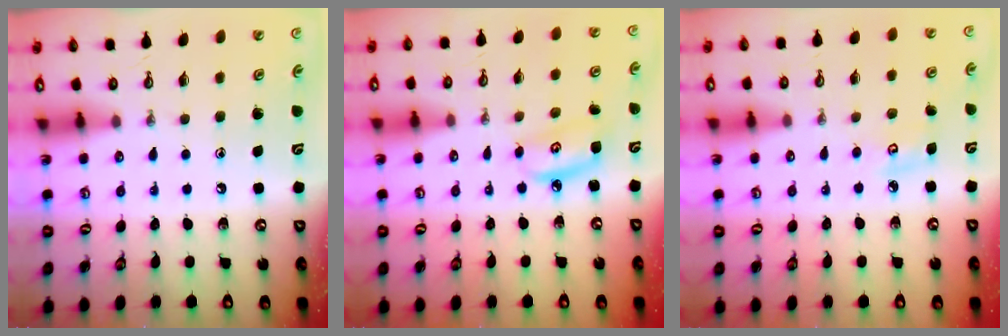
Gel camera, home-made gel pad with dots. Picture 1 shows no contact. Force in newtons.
{"total": 6.0, "press": 6.0, "slide": 0.5}
{"total": 4.4, "press": 4.4, "slide": 0.5}